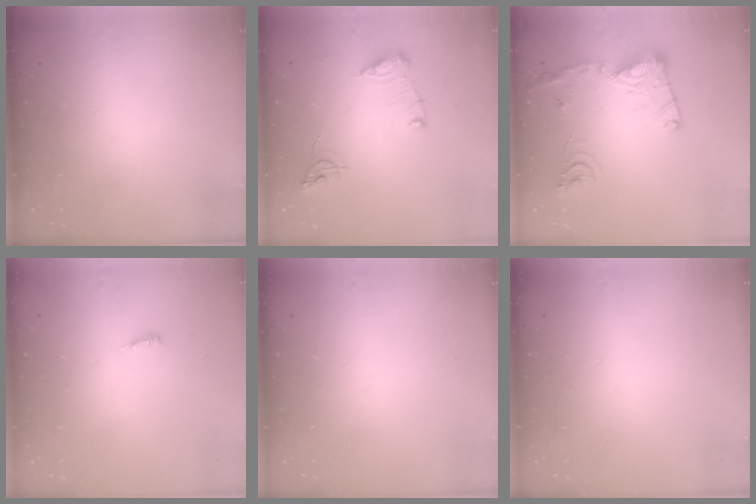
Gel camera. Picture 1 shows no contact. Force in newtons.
{"total": 10.2, "press": 10.2, "slide": 0.6}
{"total": 16.3, "press": 16.2, "slide": 1.5}
{"total": 4.3, "press": 4.1, "slide": 1.3}
{"total": 0.0}
{"total": 0.0}